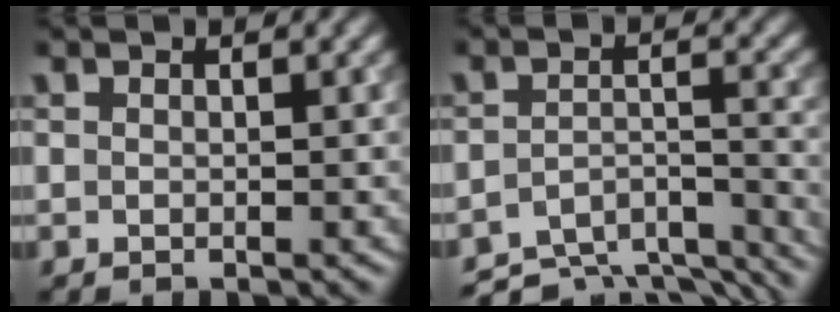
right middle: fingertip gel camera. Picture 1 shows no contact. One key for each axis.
{"total": 10.4, "fx": -9.5, "fy": 2.8, "fz": 3.1, "tx": -0.051, "ty": -0.008, "tz": -0.120}